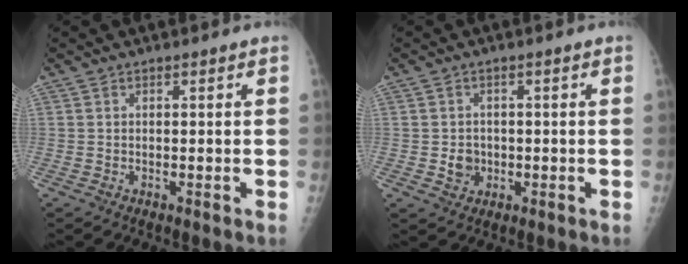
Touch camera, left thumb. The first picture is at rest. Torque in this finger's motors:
{"motor_torque": [-0.10, 0.11, -0.08, -0.03, 0.01]}